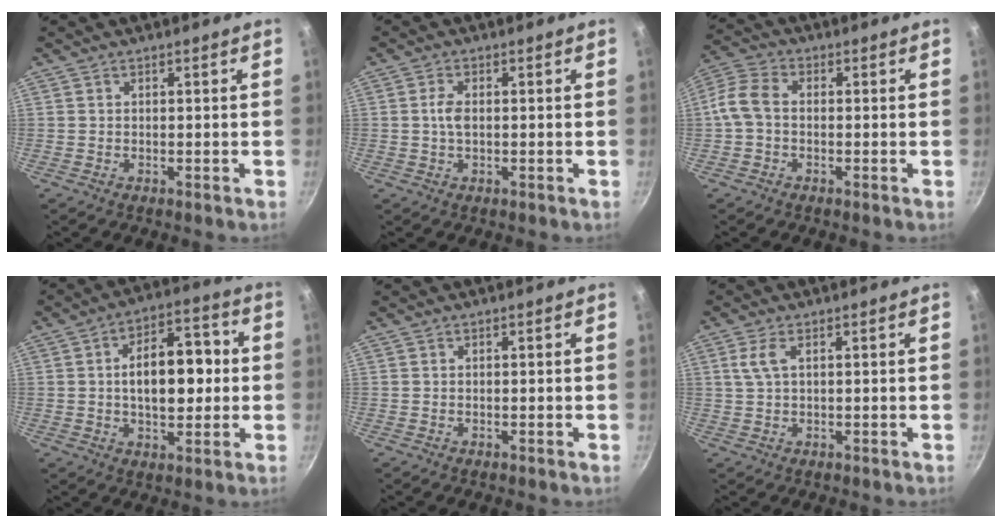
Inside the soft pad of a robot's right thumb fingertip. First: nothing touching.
{"total": 2.6, "force": [0.1, 1.3, 2.2], "torque": [-0.049, 0.002, -0.002]}
{"total": 6.5, "force": [-0.4, 4.4, 4.7], "torque": [-0.099, 0.018, -0.018]}
{"total": 13.5, "force": [0.7, 7.4, 11.3], "torque": [-0.146, 0.023, 0.007]}
{"total": 0.0}
{"total": 3.2, "force": [1.1, 1.4, 2.7], "torque": [-0.072, 0.009, 0.026]}